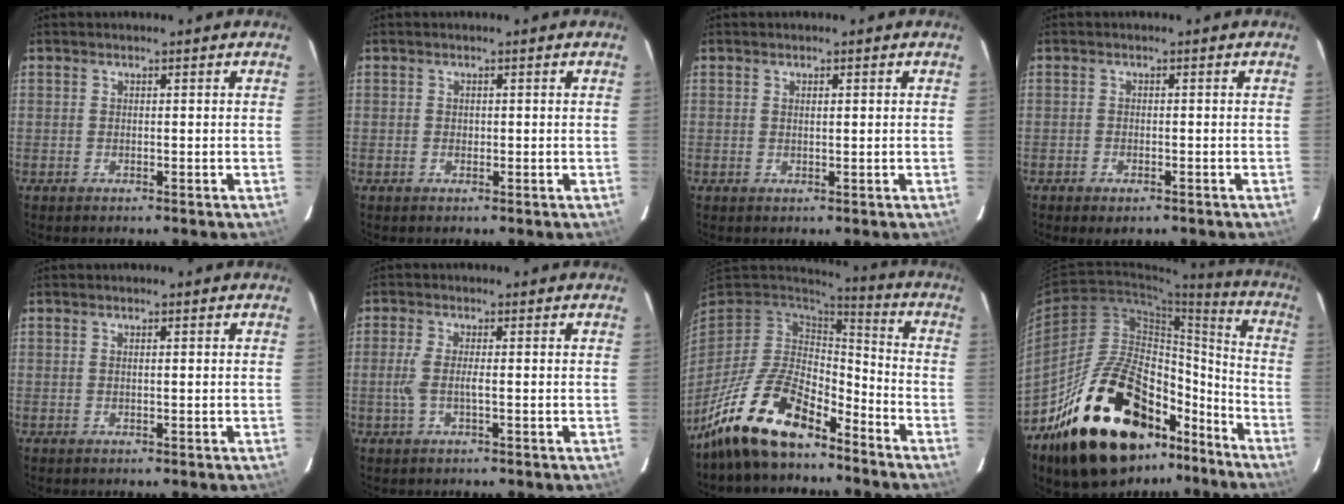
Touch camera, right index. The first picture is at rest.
{"total": 0.7, "force": [0.0, 0.7, 0.2], "torque": [-0.001, 0.002, 0.000]}
{"total": 0.9, "force": [0.4, 0.2, 0.8], "torque": [-0.013, 0.003, 0.007]}
{"total": 2.4, "force": [-1.6, 1.1, 1.3], "torque": [-0.031, -0.006, -0.028]}
{"total": 0.6, "force": [0.2, 0.0, 0.6], "torque": [-0.010, 0.002, 0.003]}
{"total": 3.8, "force": [-0.5, 0.6, 3.7], "torque": [-0.080, 0.000, -0.011]}
{"total": 16.5, "force": [-11.8, 6.3, 9.8], "torque": [-0.205, -0.010, -0.219]}
{"total": 29.3, "force": [-19.8, 14.1, 16.3], "torque": [-0.278, 0.037, -0.289]}